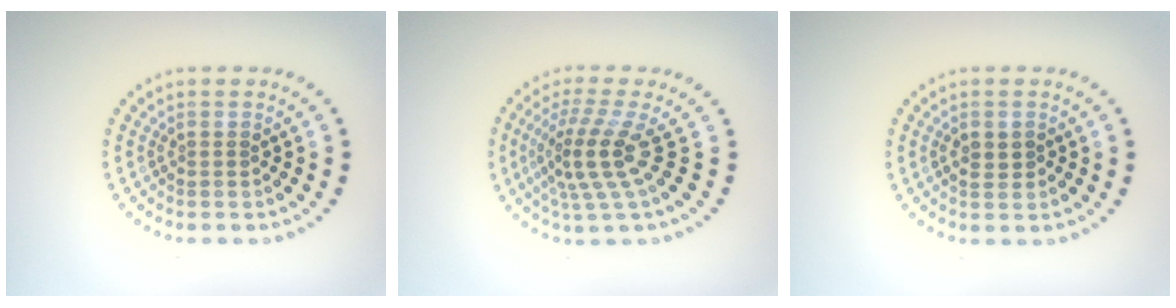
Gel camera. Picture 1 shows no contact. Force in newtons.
{"total": 4.0, "press": 2.8, "slide": 2.9}
{"total": 1.3, "press": 1.3, "slide": 0.0}